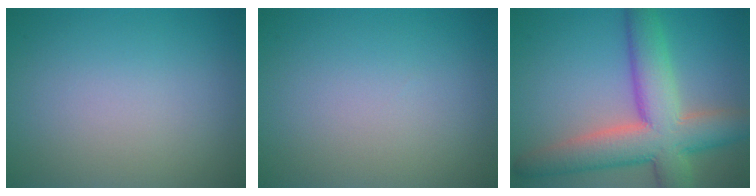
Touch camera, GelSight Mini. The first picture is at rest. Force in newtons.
{"total": 0.0}
{"total": 9.5, "press": 9.5, "slide": 0.8}